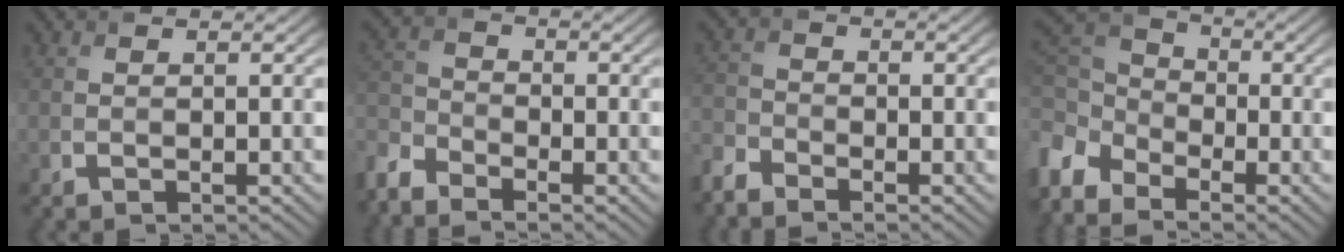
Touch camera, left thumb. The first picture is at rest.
{"total": 5.7, "force": [-4.8, 2.1, 2.3], "torque": [-0.062, -0.009, -0.120]}
{"total": 3.8, "force": [-3.4, 1.3, 1.1], "torque": [-0.031, -0.007, -0.087]}
{"total": 8.9, "force": [-5.2, 5.6, 4.6], "torque": [-0.139, -0.025, -0.105]}